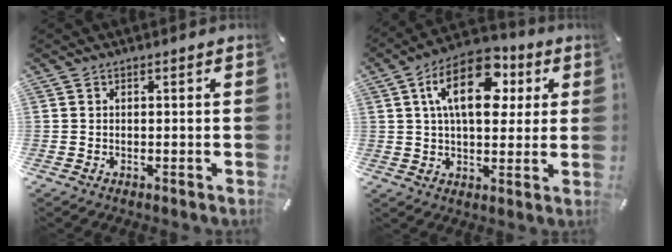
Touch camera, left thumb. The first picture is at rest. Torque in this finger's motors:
{"motor_torque": [0.61, 0.83, 1.46, -1.31, 0.48]}